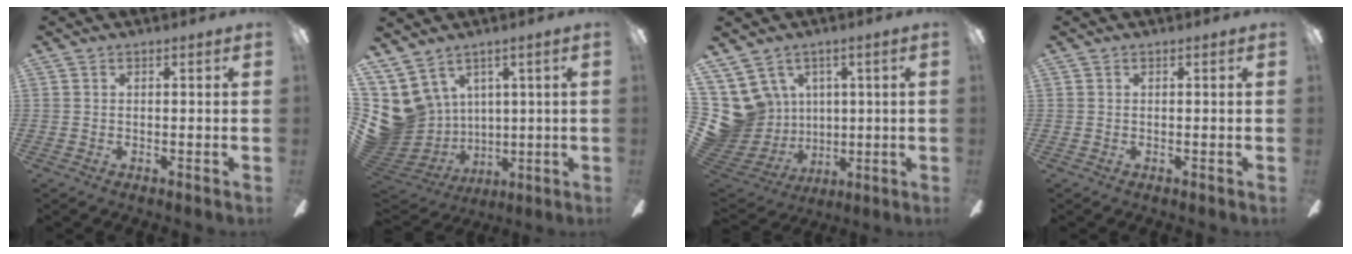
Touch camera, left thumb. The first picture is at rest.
{"total": 11.2, "force": [4.1, 9.6, 4.0], "torque": [-0.141, -0.044, 0.084]}
{"total": 13.1, "force": [3.6, 12.0, 4.1], "torque": [-0.137, -0.036, 0.084]}
{"total": 0.0}